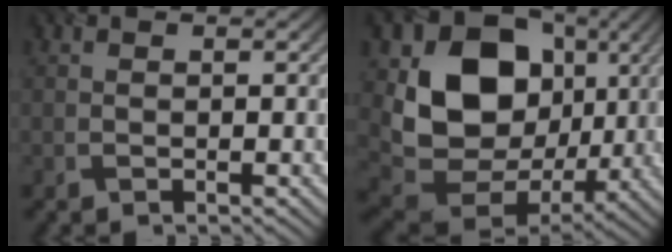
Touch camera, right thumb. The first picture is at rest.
{"total": 15.9, "force": [2.3, 12.7, 9.3], "torque": [-0.187, -0.024, 0.044]}